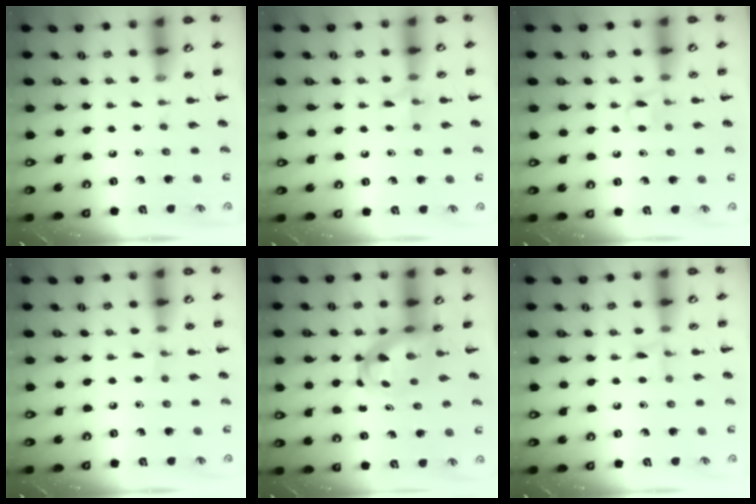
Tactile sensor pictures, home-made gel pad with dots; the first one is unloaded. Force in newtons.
{"total": 6.6, "press": 6.5, "slide": 1.1}
{"total": 3.7, "press": 3.5, "slide": 1.3}
{"total": 4.2, "press": 4.0, "slide": 1.2}
{"total": 4.3, "press": 4.1, "slide": 1.1}
{"total": 5.5, "press": 5.1, "slide": 2.0}